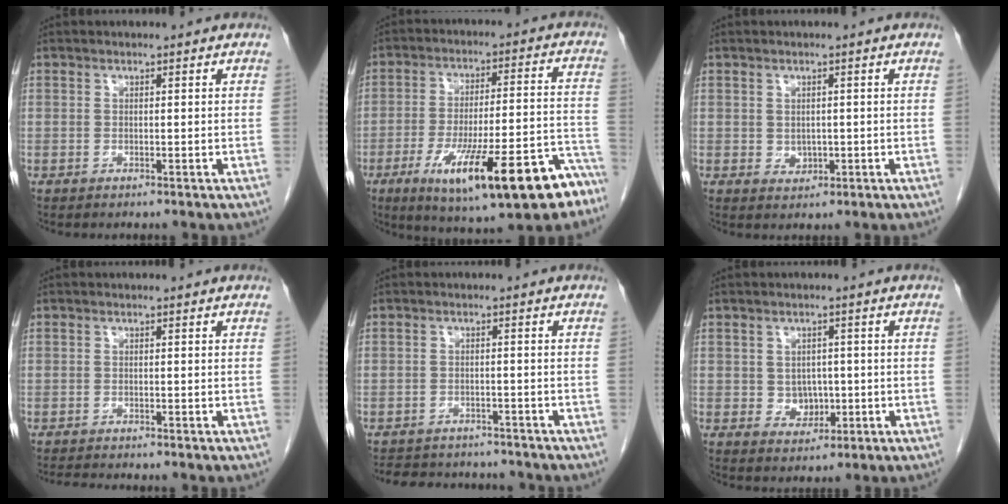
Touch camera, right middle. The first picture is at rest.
{"total": 19.9, "force": [-11.5, 3.9, 15.7], "torque": [-0.195, 0.007, -0.164]}
{"total": 1.7, "force": [0.0, 1.4, 1.0], "torque": [-0.017, -0.001, 0.007]}
{"total": 2.0, "force": [-1.9, -0.2, 0.5], "torque": [-0.011, -0.009, -0.034]}
{"total": 9.8, "force": [-9.0, 3.1, 2.3], "torque": [-0.038, 0.011, -0.115]}
{"total": 3.4, "force": [-0.2, 2.9, 1.8], "torque": [-0.020, 0.003, 0.006]}